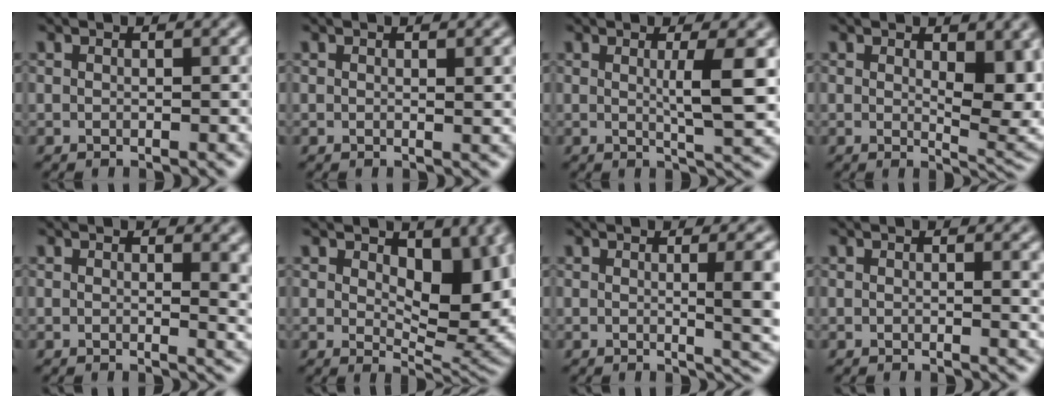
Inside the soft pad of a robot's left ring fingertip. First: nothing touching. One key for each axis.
{"total": 1.0, "fx": 0.4, "fy": 0.2, "fz": 0.9, "tx": -0.011, "ty": -0.002, "tz": 0.006}
{"total": 4.4, "fx": 0.7, "fy": 0.7, "fz": 4.3, "tx": -0.063, "ty": -0.004, "tz": 0.010}
{"total": 7.2, "fx": 0.8, "fy": 3.1, "fz": 6.4, "tx": -0.089, "ty": -0.011, "tz": 0.023}
{"total": 3.1, "fx": 0.8, "fy": 1.2, "fz": 2.7, "tx": -0.024, "ty": -0.005, "tz": 0.012}
{"total": 8.6, "fx": 2.2, "fy": 4.6, "fz": 6.9, "tx": -0.102, "ty": -0.015, "tz": 0.038}
{"total": 4.9, "fx": 0.3, "fy": 1.4, "fz": 4.7, "tx": -0.048, "ty": -0.001, "tz": 0.004}
{"total": 1.5, "fx": 0.4, "fy": 0.4, "fz": 1.3, "tx": -0.012, "ty": 0.000, "tz": 0.004}